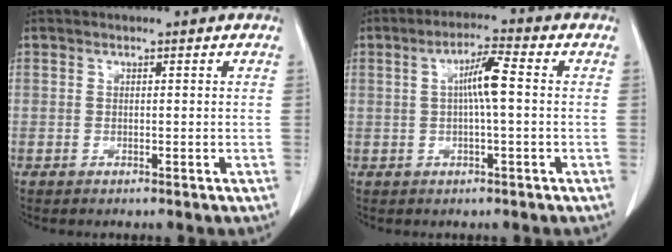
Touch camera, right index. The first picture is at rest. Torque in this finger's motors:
{"motor_torque": [0.69, -0.15, 0.43, 0.13]}